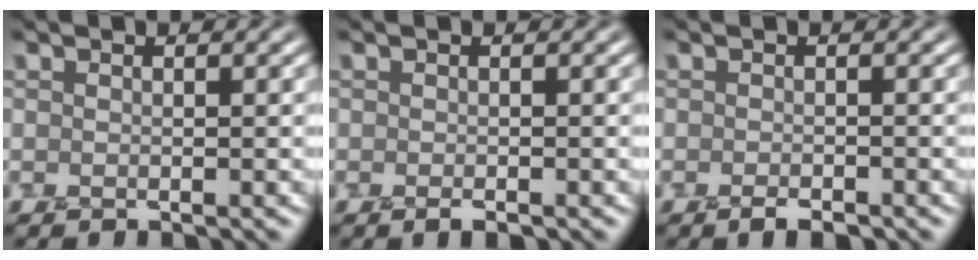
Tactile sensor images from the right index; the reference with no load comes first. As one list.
[{"total": 0.8, "force": [-0.5, 0.3, 0.6], "torque": [-0.008, -0.002, -0.009]}, {"total": 1.4, "force": [-1.0, 0.4, 0.9], "torque": [-0.012, 0.000, -0.017]}]